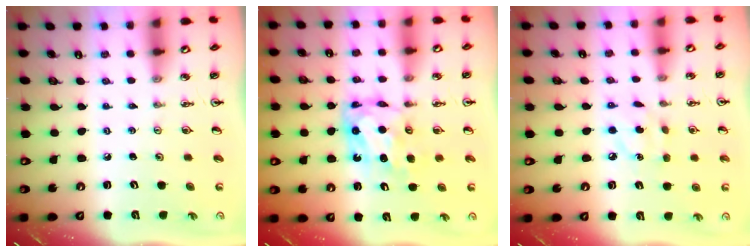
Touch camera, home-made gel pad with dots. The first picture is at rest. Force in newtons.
{"total": 7.4, "press": 7.4, "slide": 0.7}
{"total": 5.0, "press": 5.0, "slide": 0.2}